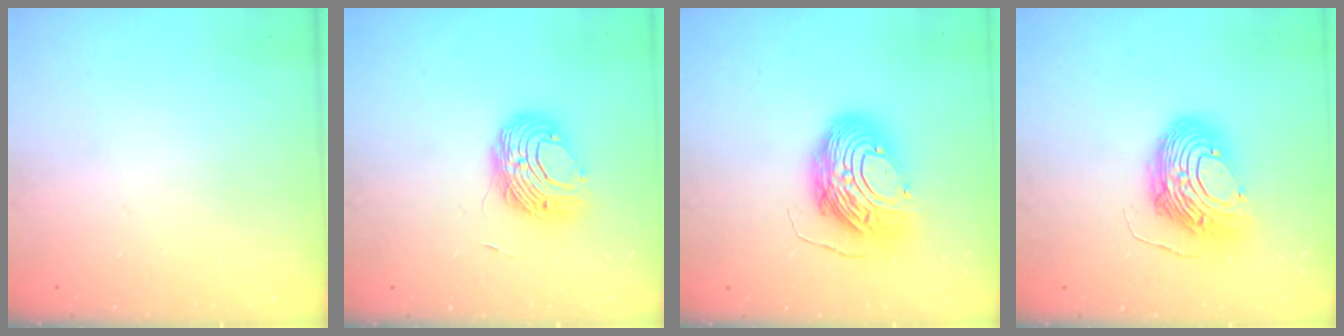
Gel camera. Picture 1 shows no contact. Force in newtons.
{"total": 9.2, "press": 9.2, "slide": 0.5}
{"total": 13.7, "press": 13.6, "slide": 1.3}
{"total": 13.8, "press": 13.7, "slide": 1.3}